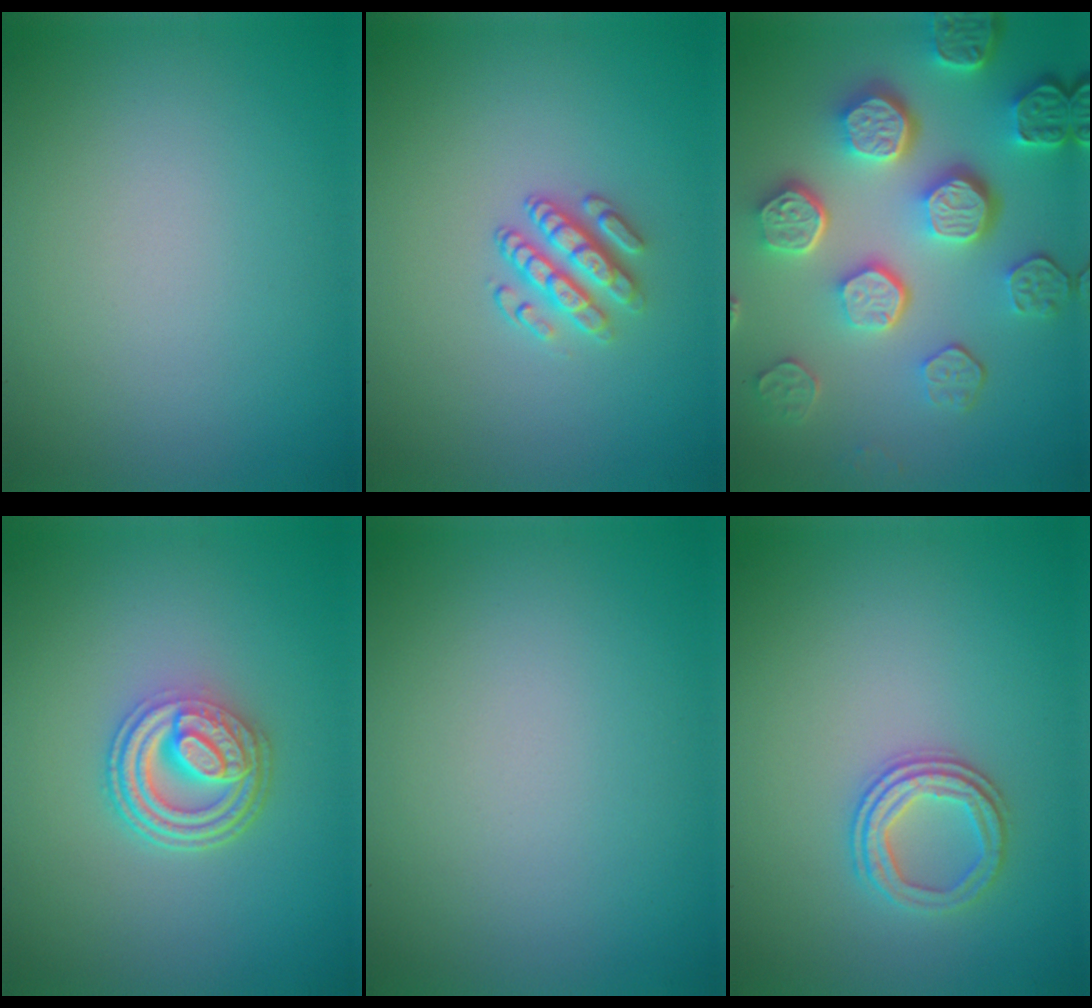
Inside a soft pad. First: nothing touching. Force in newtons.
{"total": 2.9, "press": 2.5, "slide": 1.4}
{"total": 8.4, "press": 6.2, "slide": 5.7}
{"total": 4.9, "press": 3.8, "slide": 3.1}
{"total": 0.0}
{"total": 2.5, "press": 2.4, "slide": 0.9}